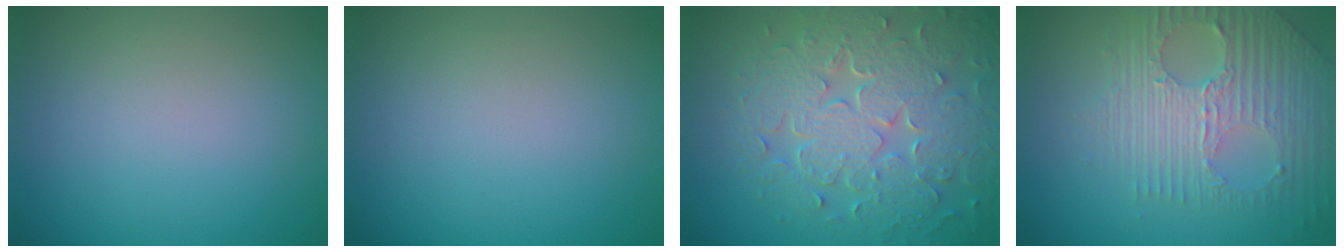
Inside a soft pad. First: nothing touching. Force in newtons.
{"total": 0.0}
{"total": 8.4, "press": 6.1, "slide": 5.8}
{"total": 7.1, "press": 4.6, "slide": 5.4}